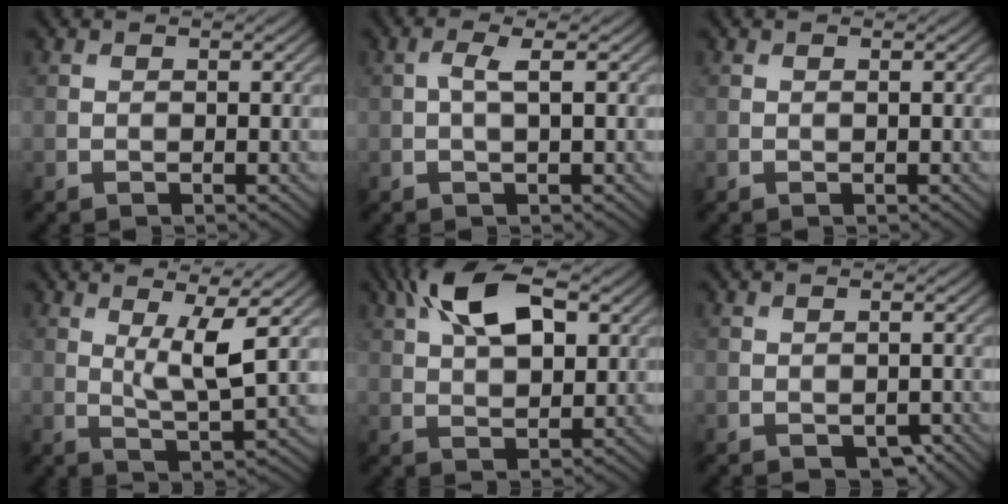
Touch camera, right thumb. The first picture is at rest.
{"total": 1.9, "force": [0.3, 0.2, 1.8], "torque": [-0.039, 0.007, 0.002]}
{"total": 0.0}
{"total": 6.2, "force": [1.8, 0.9, 5.9], "torque": [-0.115, -0.001, 0.037]}
{"total": 10.3, "force": [4.2, 4.9, 8.1], "torque": [-0.160, 0.022, 0.073]}
{"total": 1.9, "force": [-1.1, 1.1, 1.1], "torque": [-0.019, -0.008, -0.013]}